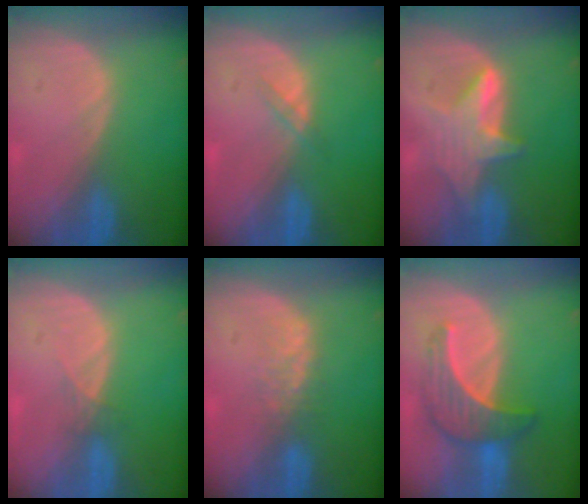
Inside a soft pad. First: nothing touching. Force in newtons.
{"total": 1.3, "press": 1.3, "slide": 0.2}
{"total": 5.9, "press": 5.9, "slide": 0.5}
{"total": 1.1, "press": 1.1, "slide": 0.2}
{"total": 2.7, "press": 2.7, "slide": 0.6}
{"total": 6.7, "press": 6.7, "slide": 0.7}